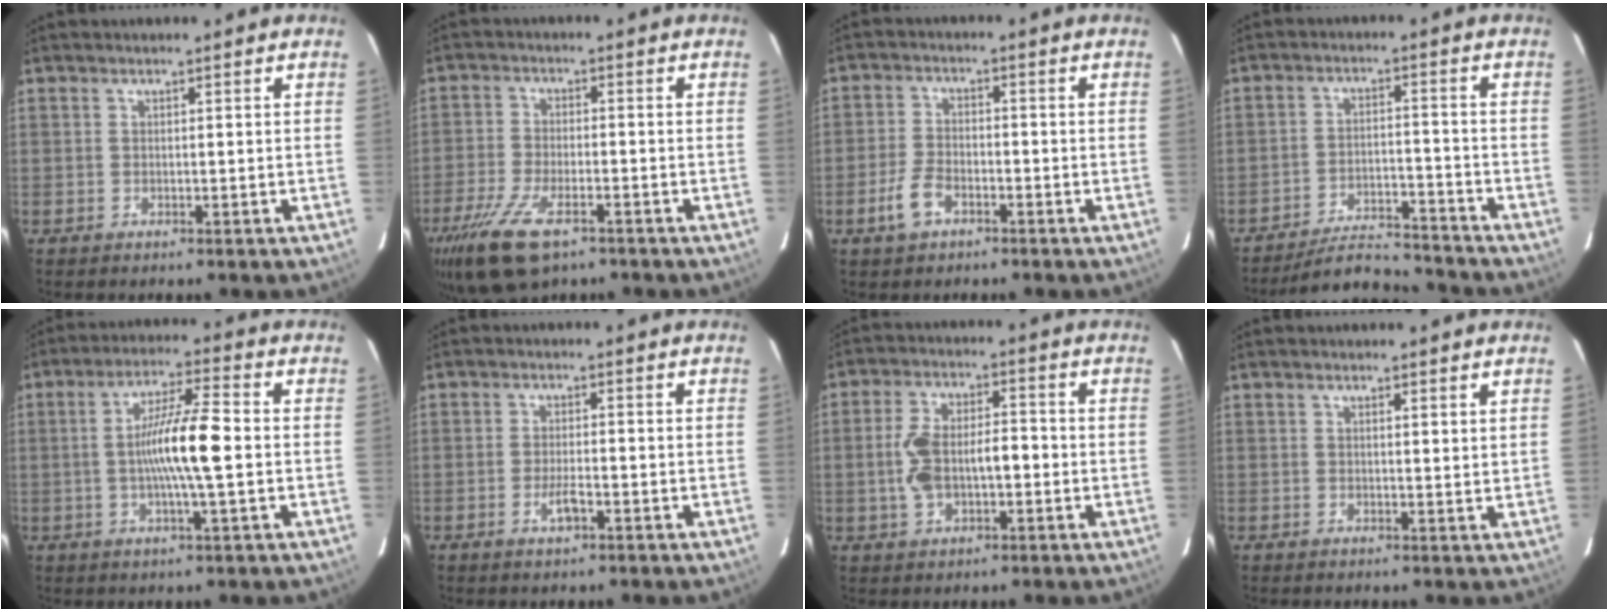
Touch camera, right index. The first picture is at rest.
{"total": 10.6, "force": [-6.8, 3.5, 7.3], "torque": [-0.145, -0.021, -0.117]}
{"total": 4.7, "force": [-2.5, 2.4, 3.1], "torque": [-0.077, -0.001, -0.047]}
{"total": 8.6, "force": [-8.5, 0.8, 0.8], "torque": [-0.014, 0.005, -0.142]}
{"total": 10.0, "force": [-0.6, 0.4, 10.0], "torque": [-0.181, 0.004, -0.020]}
{"total": 2.7, "force": [-1.2, 0.6, 2.4], "torque": [-0.048, -0.001, -0.021]}
{"total": 8.6, "force": [-1.1, 3.9, 7.6], "torque": [-0.155, 0.026, -0.017]}
{"total": 1.6, "force": [1.3, 0.1, 0.9], "torque": [-0.018, -0.002, 0.014]}